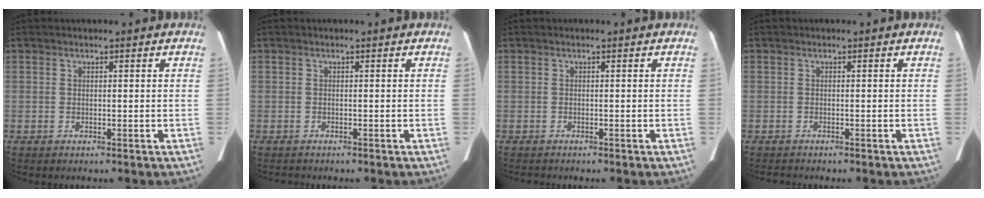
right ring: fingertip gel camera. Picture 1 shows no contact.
{"total": 1.0, "force": [-0.9, 0.3, 0.2], "torque": [-0.008, -0.003, -0.013]}
{"total": 0.7, "force": [-0.7, 0.1, 0.1], "torque": [-0.007, -0.003, -0.011]}
{"total": 1.2, "force": [-1.2, 0.2, 0.2], "torque": [-0.008, -0.005, -0.015]}